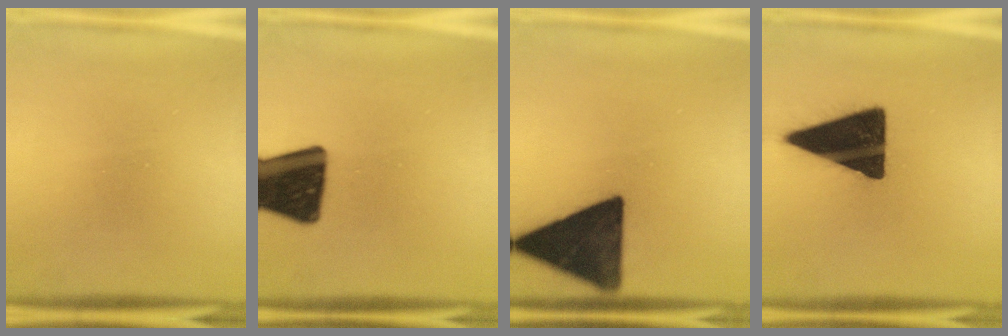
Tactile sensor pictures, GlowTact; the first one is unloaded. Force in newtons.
{"total": 18.6}
{"total": 15.8}
{"total": 18.1}